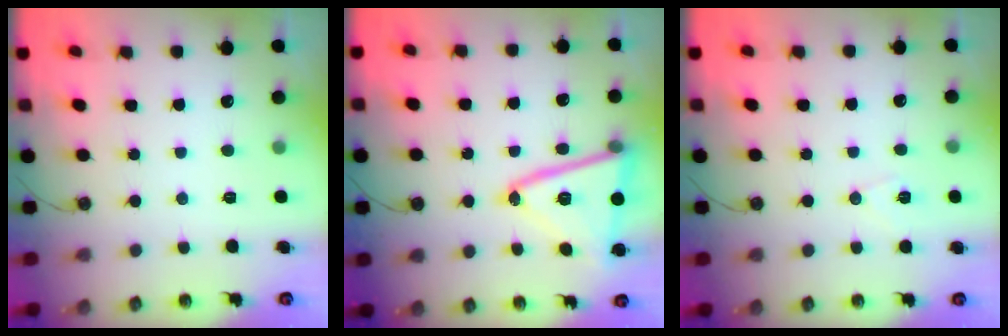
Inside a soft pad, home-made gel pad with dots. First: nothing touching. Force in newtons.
{"total": 18.7, "press": 18.6, "slide": 2.1}
{"total": 6.1, "press": 4.9, "slide": 3.6}